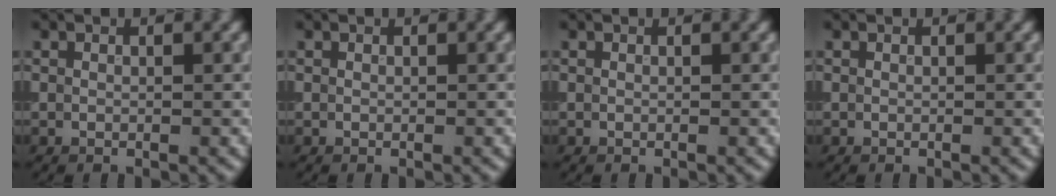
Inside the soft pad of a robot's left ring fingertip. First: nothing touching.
{"total": 0.0}
{"total": 0.0}
{"total": 0.0}